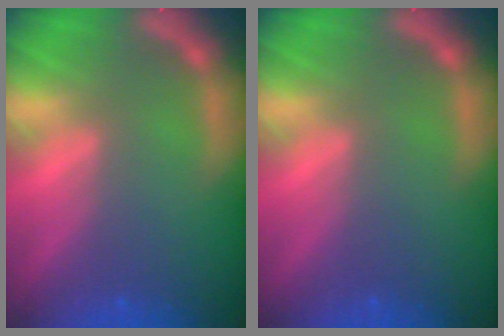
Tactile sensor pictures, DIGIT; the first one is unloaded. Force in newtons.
{"total": 0.0}